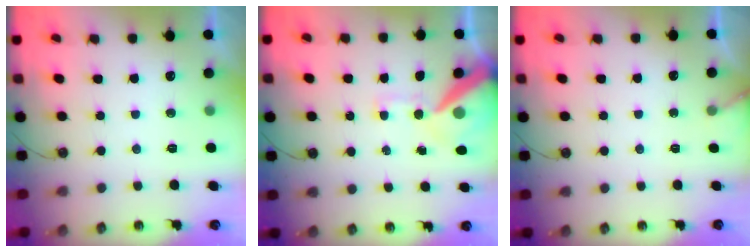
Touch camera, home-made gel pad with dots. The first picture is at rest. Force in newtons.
{"total": 16.1, "press": 16.0, "slide": 2.3}
{"total": 3.4, "press": 3.4, "slide": 0.2}